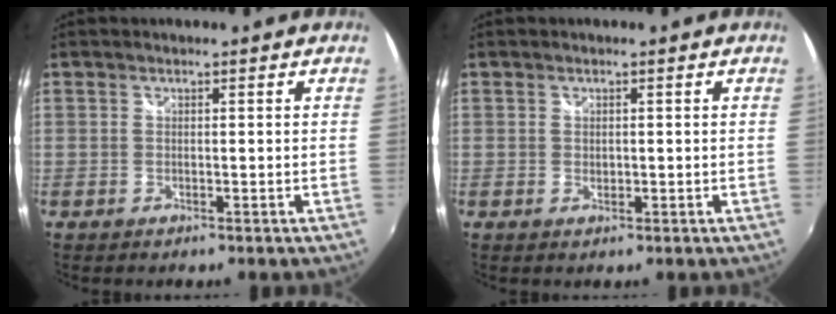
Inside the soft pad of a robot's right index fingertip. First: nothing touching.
{"total": 0.7, "force": [0.1, 0.6, 0.3], "torque": [-0.004, 0.000, 0.002]}